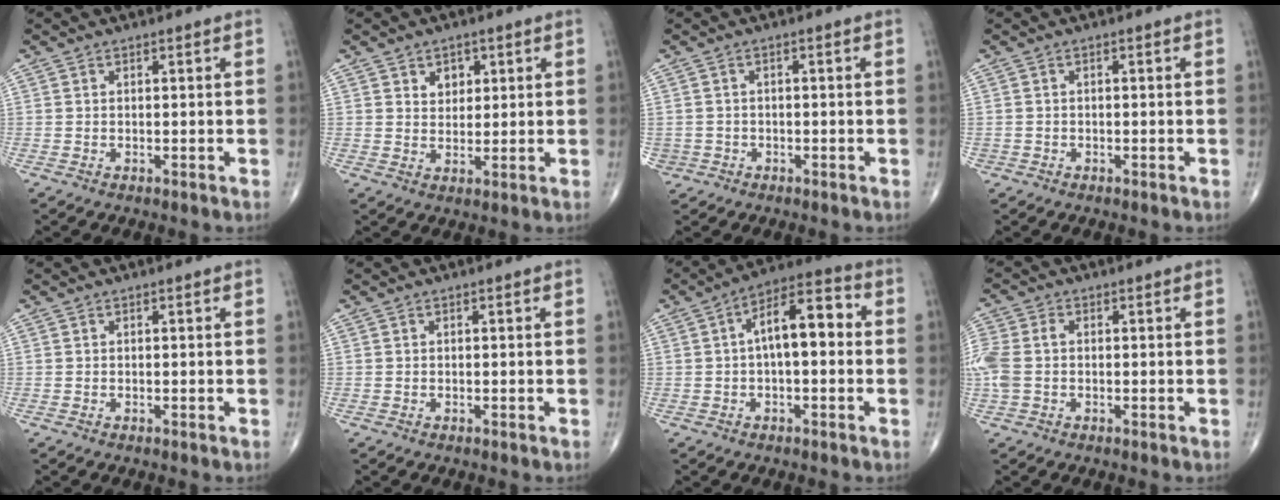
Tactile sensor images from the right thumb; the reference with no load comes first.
{"total": 3.8, "force": [1.7, 2.9, 1.8], "torque": [-0.007, -0.011, 0.029]}
{"total": 2.4, "force": [-0.9, 2.2, 0.0], "torque": [0.011, 0.012, -0.014]}
{"total": 0.7, "force": [-0.3, 0.6, 0.0], "torque": [0.009, 0.005, -0.007]}
{"total": 0.0}
{"total": 0.0}
{"total": 11.1, "force": [0.9, 4.9, 9.9], "torque": [-0.145, 0.040, 0.003]}
{"total": 6.9, "force": [-0.3, 4.7, 5.1], "torque": [-0.148, 0.017, -0.006]}